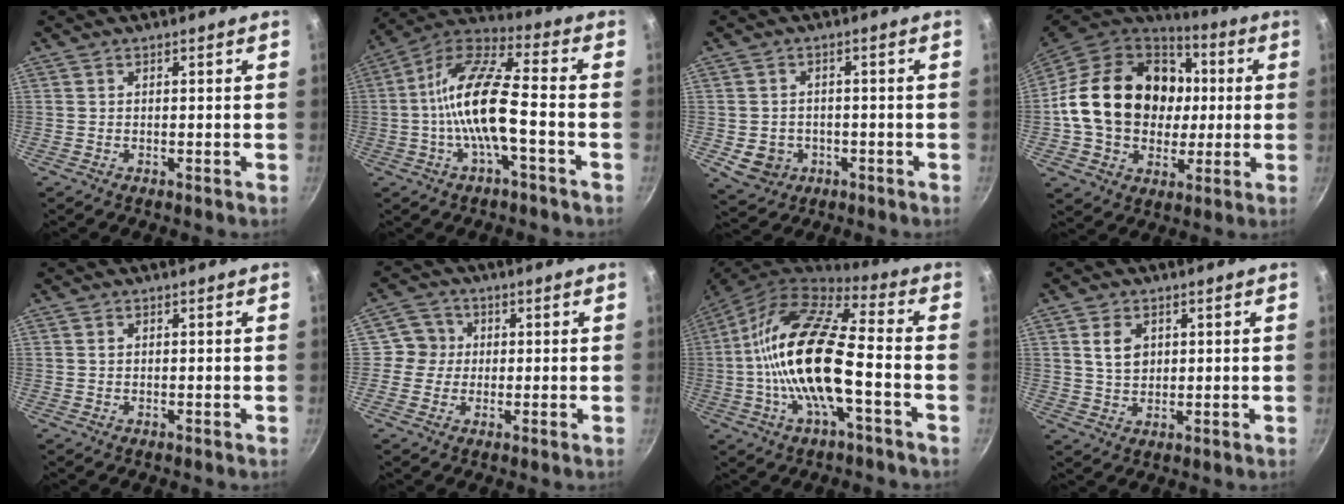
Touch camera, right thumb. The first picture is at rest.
{"total": 14.7, "force": [-2.8, 4.5, 13.7], "torque": [-0.261, 0.039, -0.071]}
{"total": 5.9, "force": [-1.6, 5.1, 2.7], "torque": [-0.033, 0.014, -0.010]}
{"total": 25.0, "force": [1.6, 19.7, 15.3], "torque": [-0.240, 0.029, 0.032]}
{"total": 0.7, "force": [0.2, 0.6, 0.3], "torque": [-0.006, 0.003, 0.004]}
{"total": 4.9, "force": [0.4, 4.8, 0.7], "torque": [0.022, 0.008, -0.007]}
{"total": 20.0, "force": [-3.4, 7.3, 18.3], "torque": [-0.349, 0.038, -0.082]}
{"total": 5.2, "force": [1.5, 3.8, 3.2], "torque": [-0.044, -0.008, 0.032]}